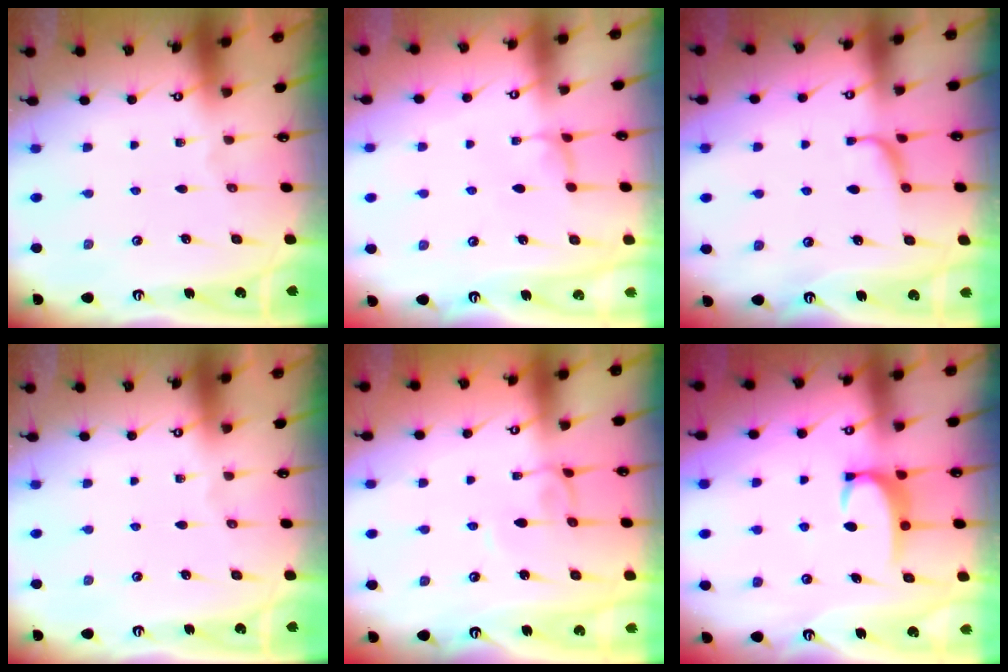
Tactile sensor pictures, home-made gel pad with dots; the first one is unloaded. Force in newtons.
{"total": 2.3, "press": 2.3, "slide": 0.3}
{"total": 1.7, "press": 1.6, "slide": 0.5}
{"total": 0.0}
{"total": 3.4, "press": 3.4, "slide": 0.1}
{"total": 3.4, "press": 3.4, "slide": 0.4}